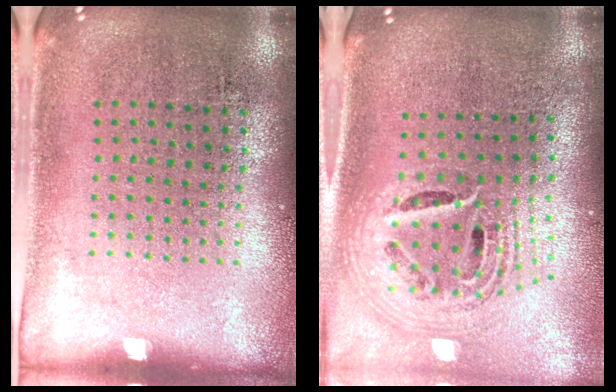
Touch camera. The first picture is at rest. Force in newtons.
{"total": 2.2, "press": 1.6, "slide": 1.5}